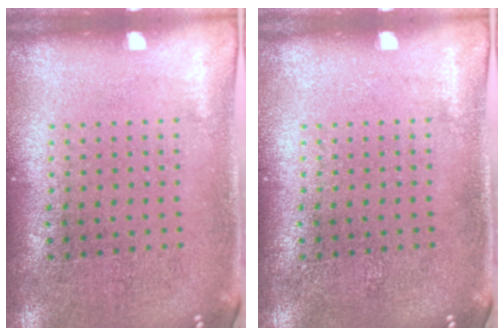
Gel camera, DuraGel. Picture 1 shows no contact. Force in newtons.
{"total": 0.0}